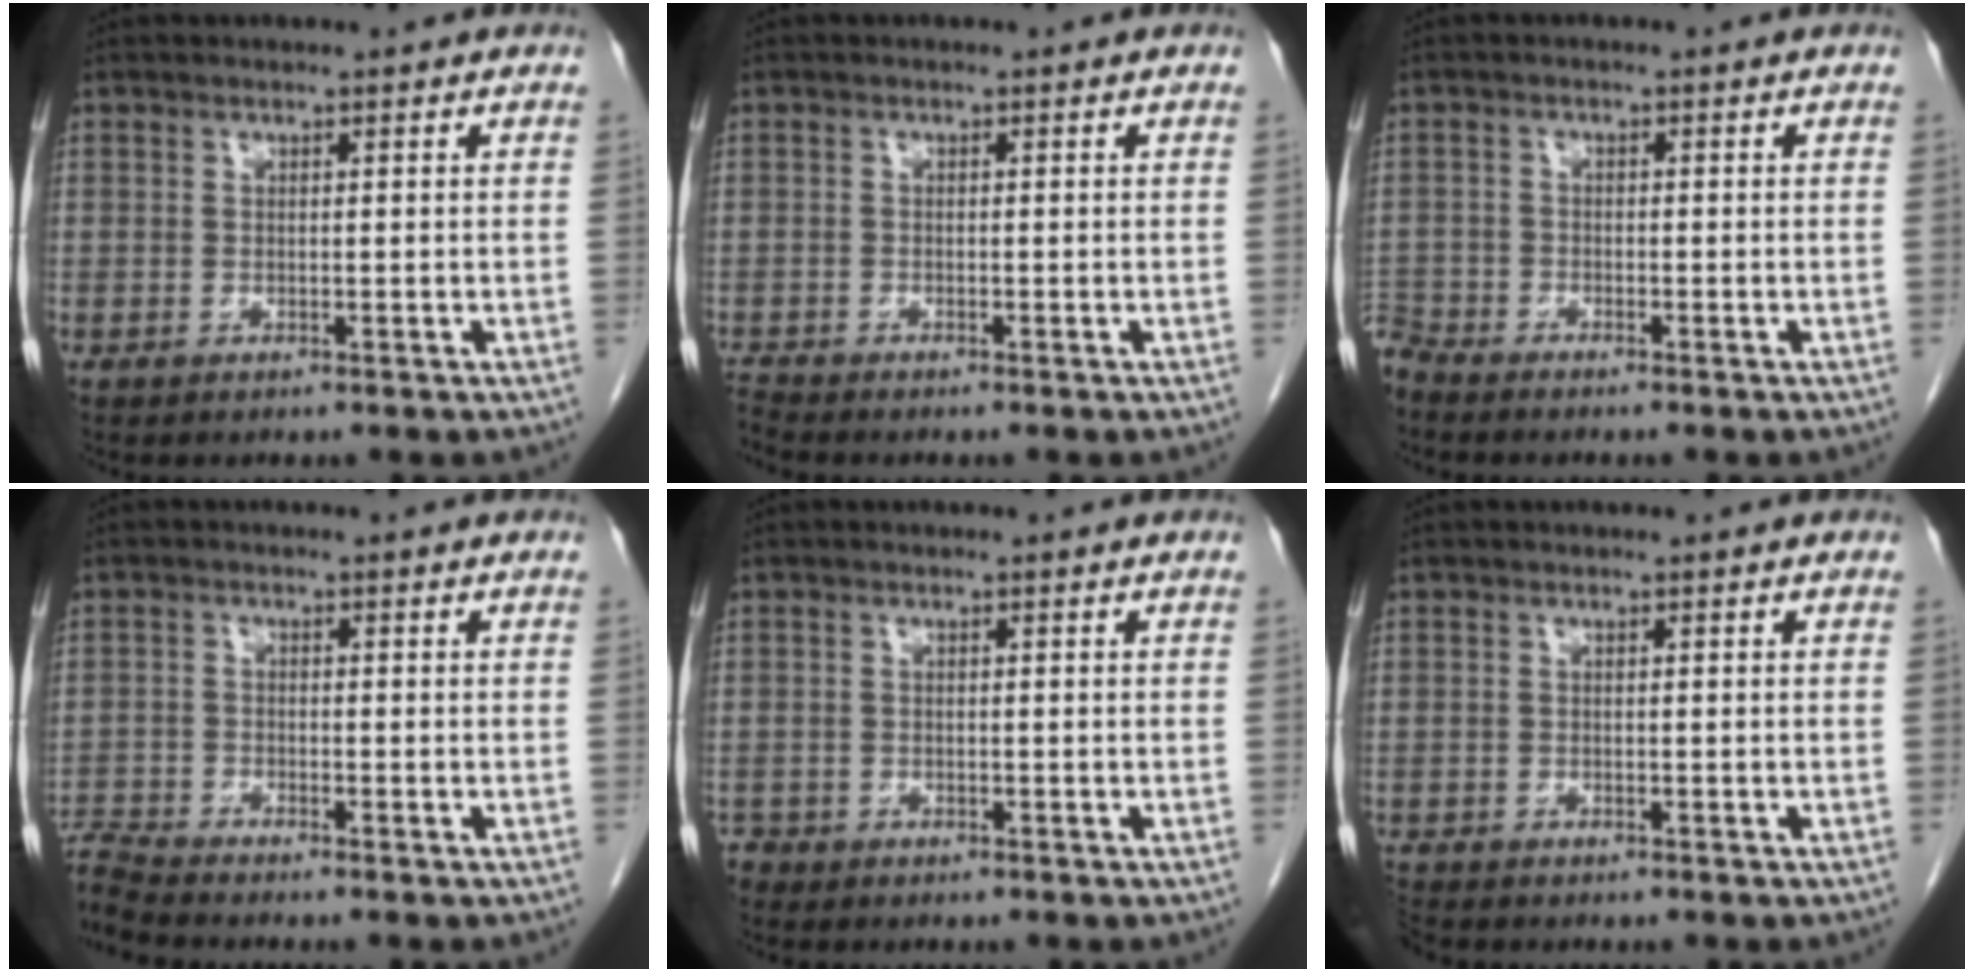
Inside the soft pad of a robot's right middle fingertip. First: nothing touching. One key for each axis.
{"total": 1.4, "fx": -1.3, "fy": -0.4, "fz": -0.1, "tx": -0.006, "ty": -0.010, "tz": -0.027}
{"total": 2.9, "fx": -2.9, "fy": 0.3, "fz": 0.1, "tx": -0.001, "ty": -0.011, "tz": -0.058}
{"total": 4.6, "fx": -4.4, "fy": -1.2, "fz": 0.3, "tx": -0.016, "ty": -0.009, "tz": -0.086}
{"total": 1.5, "fx": -1.3, "fy": 0.8, "fz": 0.0, "tx": -0.005, "ty": 0.000, "tz": -0.023}
{"total": 1.4, "fx": -1.4, "fy": 0.1, "fz": 0.0, "tx": -0.005, "ty": -0.007, "tz": -0.026}